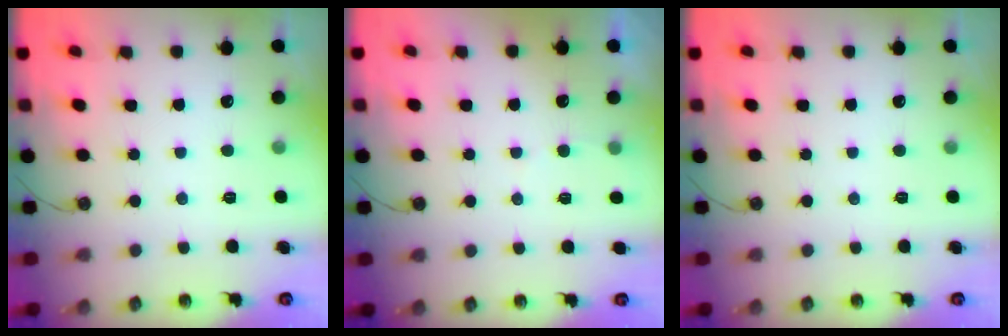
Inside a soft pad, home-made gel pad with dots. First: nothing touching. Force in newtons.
{"total": 3.0, "press": 2.9, "slide": 0.3}
{"total": 0.0}